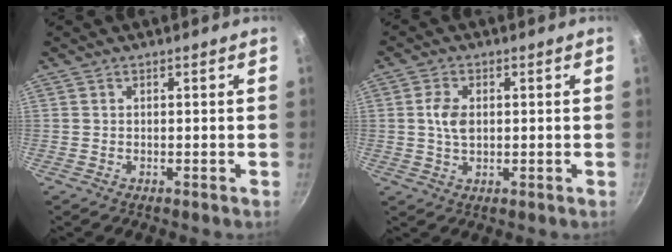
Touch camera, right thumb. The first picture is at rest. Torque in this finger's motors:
{"motor_torque": [-0.45, -0.06, 0.35, 0.40, 0.00]}